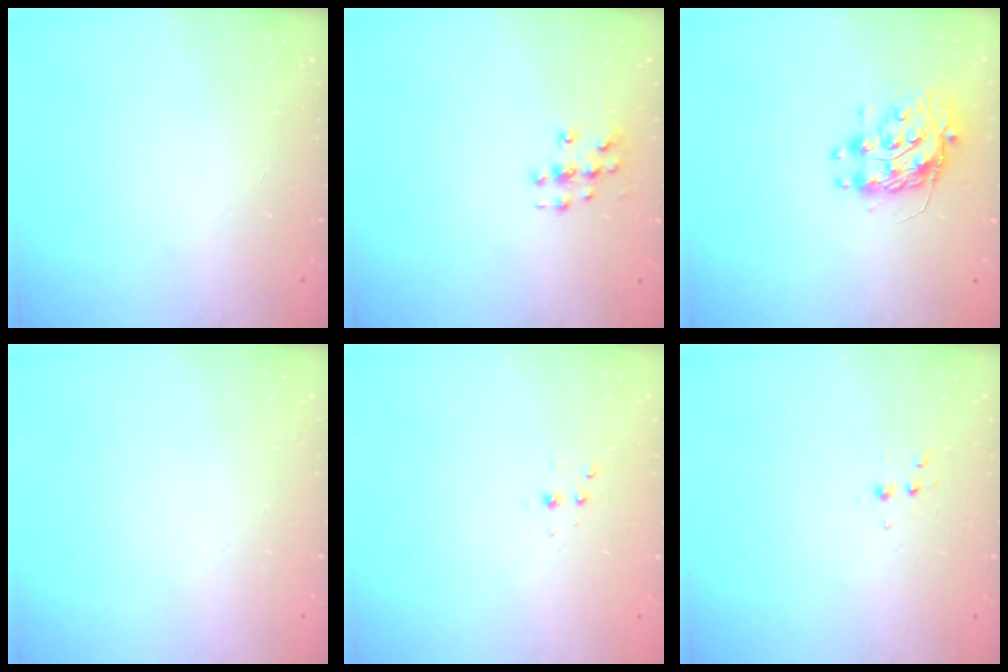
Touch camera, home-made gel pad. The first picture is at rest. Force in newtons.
{"total": 3.6, "press": 3.6, "slide": 0.3}
{"total": 10.0, "press": 9.9, "slide": 0.8}
{"total": 0.0}
{"total": 2.3, "press": 2.3, "slide": 0.3}
{"total": 2.6, "press": 2.5, "slide": 0.8}